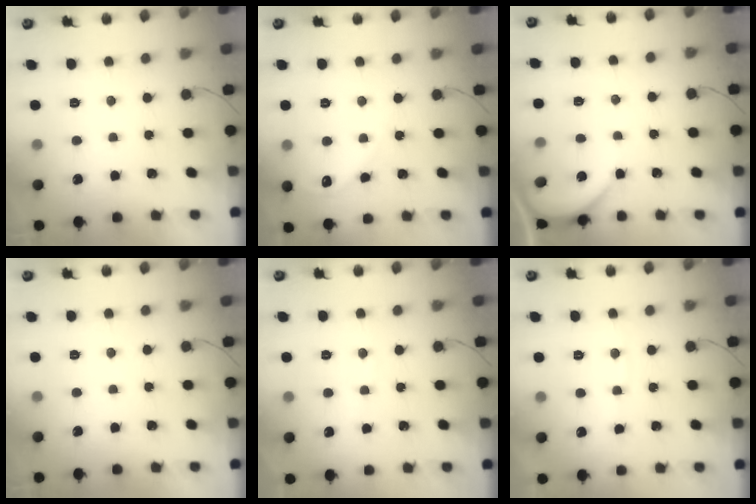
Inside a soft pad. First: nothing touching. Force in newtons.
{"total": 5.2, "press": 5.2, "slide": 0.6}
{"total": 3.0, "press": 3.0, "slide": 0.5}
{"total": 0.0}
{"total": 2.0, "press": 2.0, "slide": 0.3}
{"total": 4.2, "press": 4.1, "slide": 0.5}